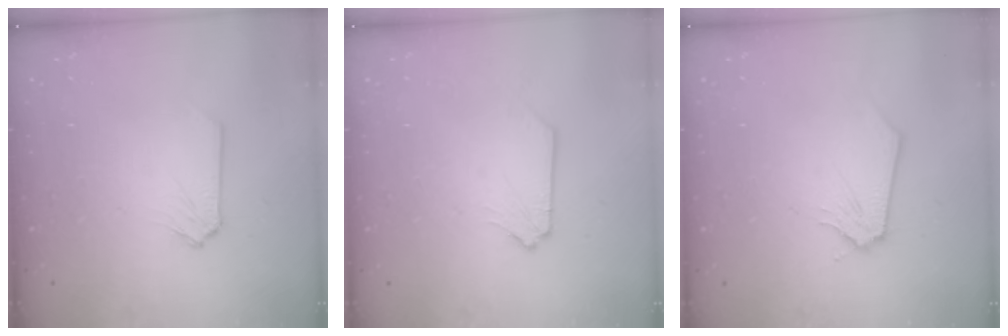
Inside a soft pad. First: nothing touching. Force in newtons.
{"total": 0.8, "press": 0.8, "slide": 0.1}
{"total": 0.0}